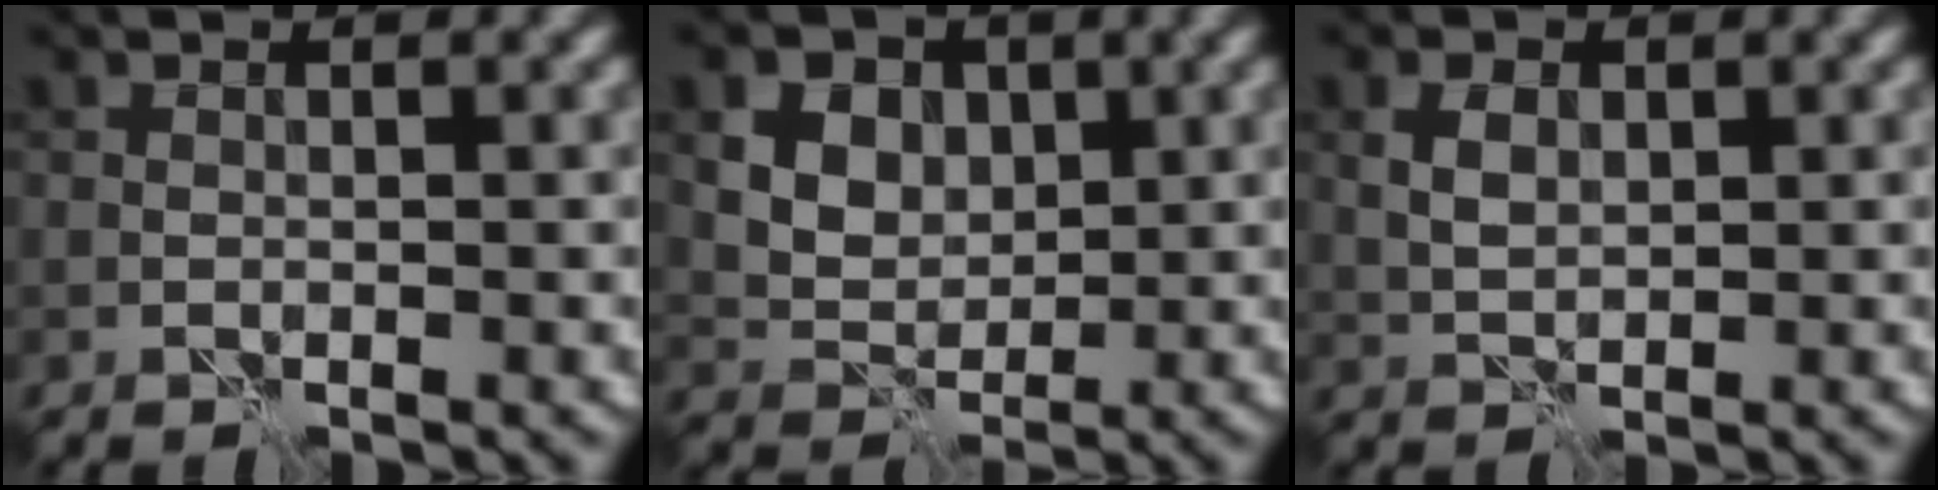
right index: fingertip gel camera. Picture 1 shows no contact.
{"total": 10.3, "force": [4.4, 7.9, 5.0], "torque": [-0.091, 0.031, 0.062]}
{"total": 2.2, "force": [0.6, 1.5, 1.4], "torque": [-0.033, 0.003, 0.012]}